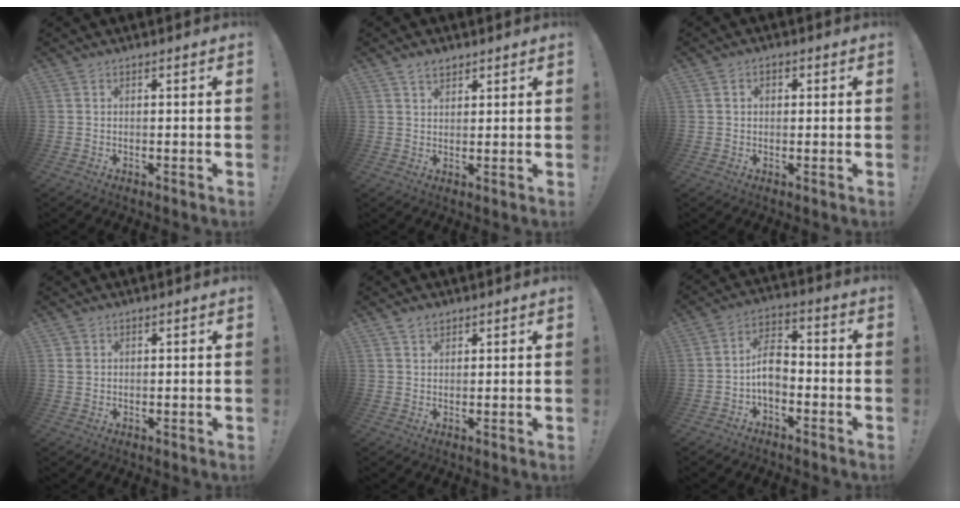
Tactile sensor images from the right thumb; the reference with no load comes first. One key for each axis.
{"total": 3.4, "fx": 2.5, "fy": 2.0, "fz": 1.3, "tx": -0.018, "ty": -0.009, "tz": 0.044}
{"total": 1.9, "fx": 0.0, "fy": 1.6, "fz": 1.0, "tx": -0.010, "ty": 0.005, "tz": -0.003}
{"total": 1.8, "fx": 0.9, "fy": 1.5, "fz": 0.6, "tx": -0.010, "ty": 0.000, "tz": 0.018}
{"total": 2.3, "fx": 1.8, "fy": 1.4, "fz": 0.6, "tx": -0.005, "ty": -0.005, "tz": 0.032}
{"total": 8.2, "fx": -2.1, "fy": 5.1, "fz": 6.0, "tx": -0.111, "ty": 0.013, "tz": -0.037}